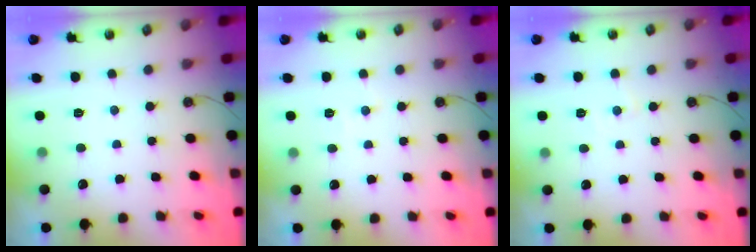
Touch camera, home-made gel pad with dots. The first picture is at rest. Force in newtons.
{"total": 4.9, "press": 4.8, "slide": 0.7}
{"total": 4.0, "press": 3.9, "slide": 0.6}